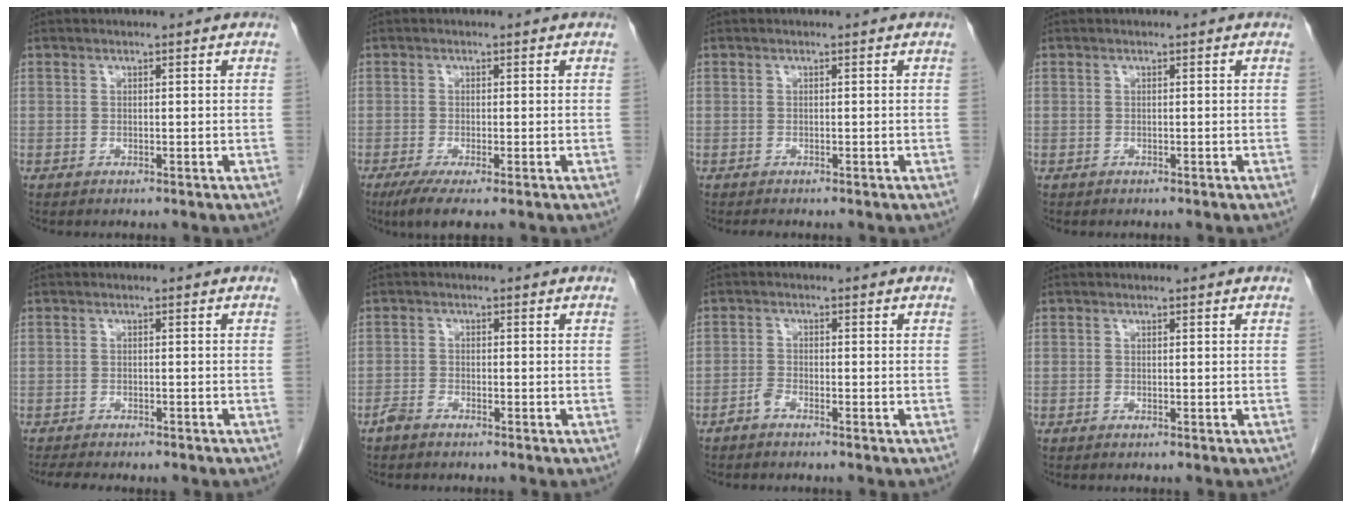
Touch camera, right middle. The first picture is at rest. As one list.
[{"total": 4.3, "force": [-2.5, 0.5, 3.4], "torque": [-0.059, -0.015, -0.044]}, {"total": 0.5, "force": [-0.5, 0.1, 0.2], "torque": [-0.007, -0.002, -0.008]}, {"total": 0.0}, {"total": 6.8, "force": [-5.7, 1.7, 3.2], "torque": [-0.050, -0.007, -0.072]}, {"total": 1.8, "force": [-1.6, 0.6, 0.7], "torque": [-0.019, 0.000, -0.029]}, {"total": 1.5, "force": [-1.4, 0.3, 0.7], "torque": [-0.015, 0.001, -0.027]}, {"total": 0.0}]